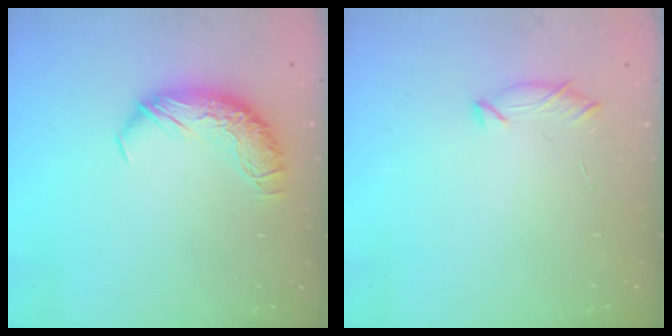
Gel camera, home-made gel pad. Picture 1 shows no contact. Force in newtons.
{"total": 6.9, "press": 6.8, "slide": 0.8}